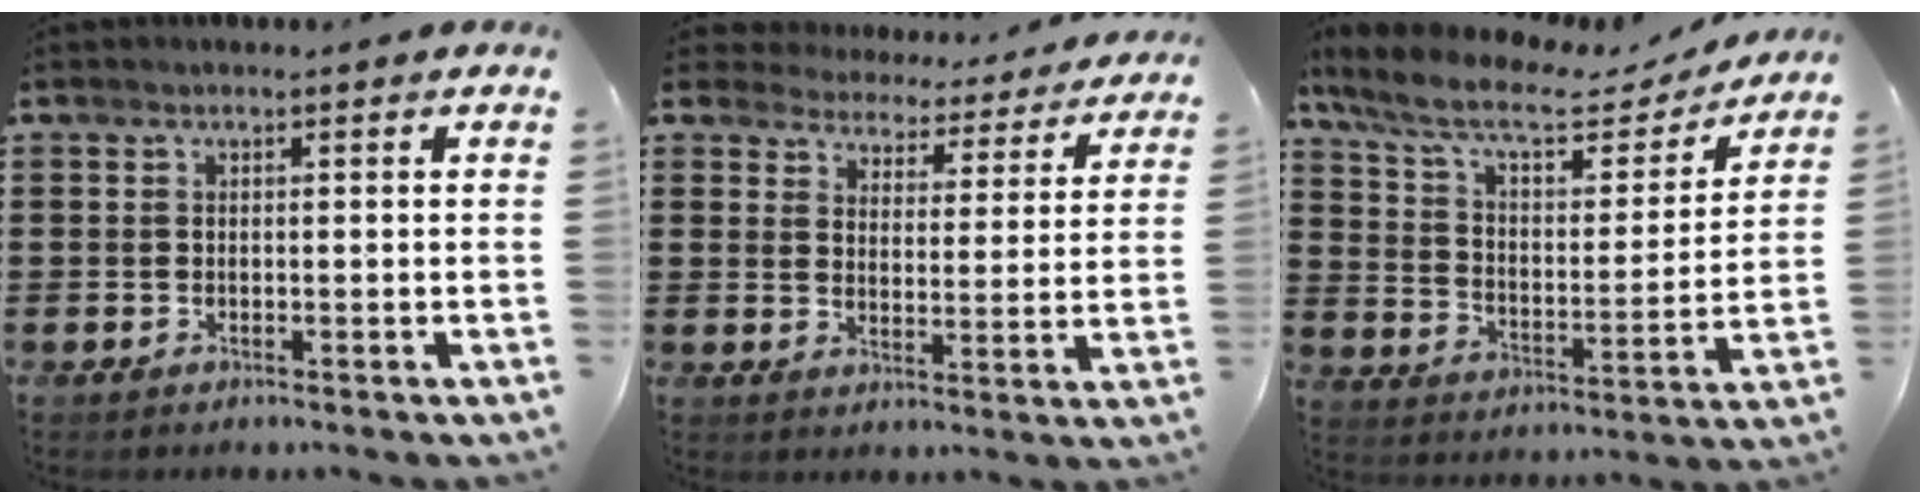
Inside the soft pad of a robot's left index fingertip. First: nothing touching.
{"total": 4.7, "force": [4.6, 0.4, -0.4], "torque": [-0.017, -0.043, 0.077]}
{"total": 9.6, "force": [7.2, 2.8, 5.8], "torque": [-0.138, -0.030, 0.121]}